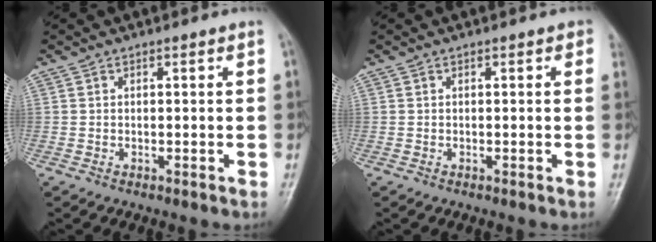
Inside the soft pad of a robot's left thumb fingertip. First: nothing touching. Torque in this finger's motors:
{"motor_torque": [1.05, 0.66, 0.60, -0.49, 0.01]}